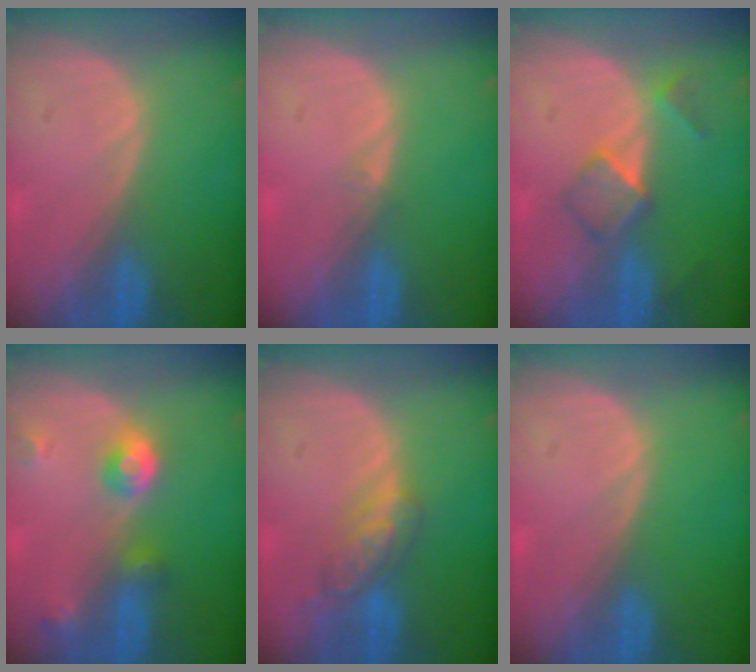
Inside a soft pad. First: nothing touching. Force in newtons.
{"total": 0.6, "press": 0.5, "slide": 0.4}
{"total": 5.1, "press": 4.4, "slide": 2.6}
{"total": 4.8, "press": 4.4, "slide": 1.9}
{"total": 5.5, "press": 5.0, "slide": 2.4}
{"total": 0.0}